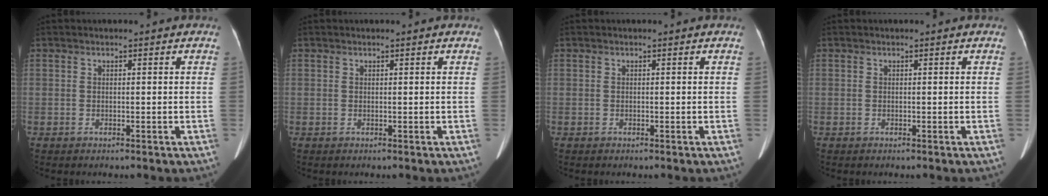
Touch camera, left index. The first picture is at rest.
{"total": 0.0}
{"total": 0.0}
{"total": 0.0}